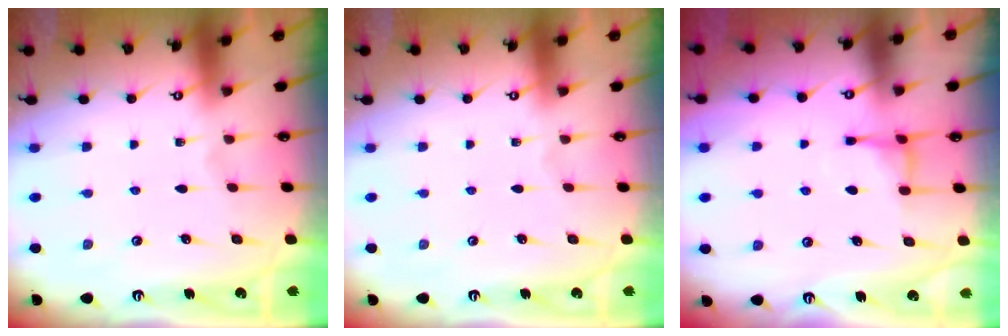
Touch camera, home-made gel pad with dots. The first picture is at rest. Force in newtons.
{"total": 0.0}
{"total": 5.4, "press": 5.3, "slide": 0.7}